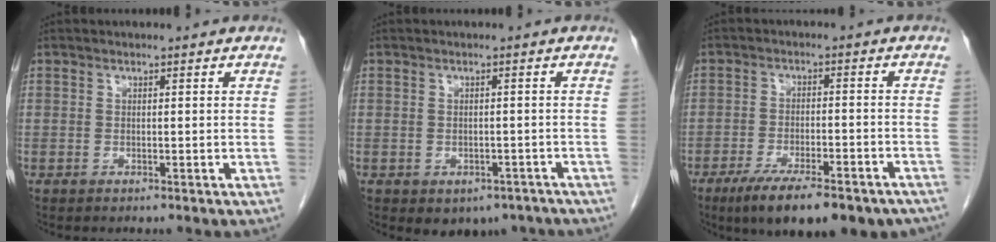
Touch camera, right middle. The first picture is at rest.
{"total": 5.5, "force": [-3.9, 3.5, 1.7], "torque": [-0.005, 0.010, -0.045]}
{"total": 16.1, "force": [-12.1, 4.2, 9.8], "torque": [-0.116, -0.004, -0.176]}